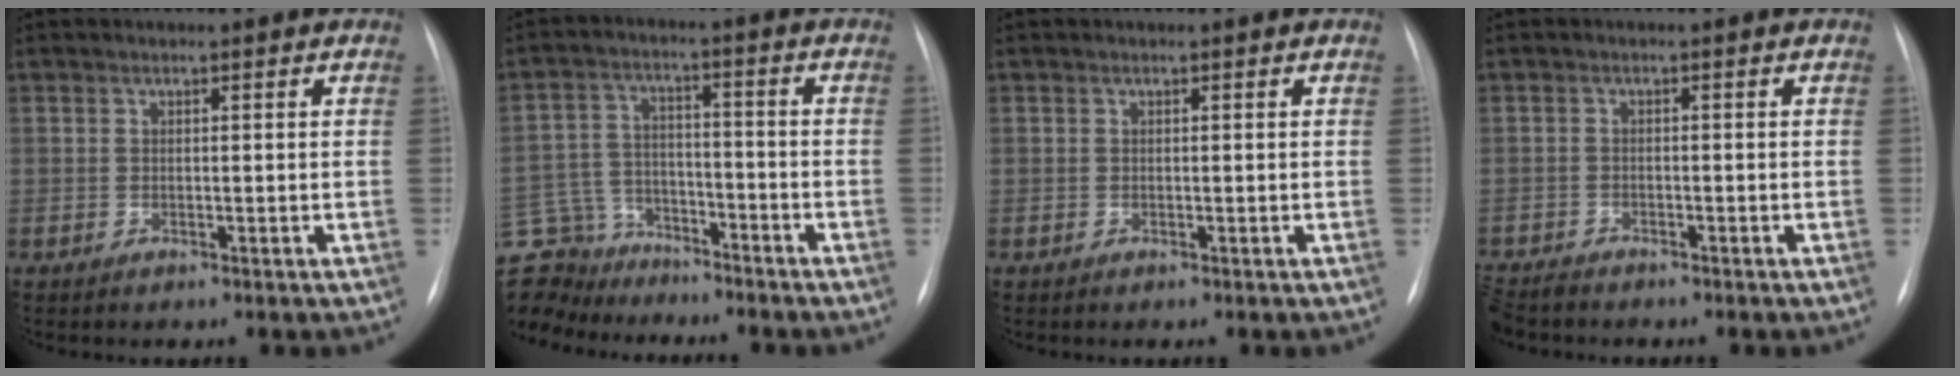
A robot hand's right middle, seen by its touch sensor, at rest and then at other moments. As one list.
[{"total": 14.8, "force": [-12.8, 7.1, 2.5], "torque": [-0.091, 0.026, -0.222]}, {"total": 0.0}, {"total": 4.2, "force": [-3.9, 1.1, 0.9], "torque": [-0.014, -0.013, -0.071]}]